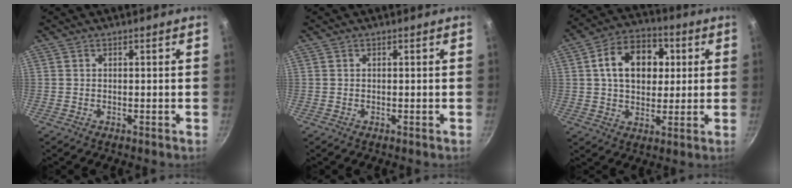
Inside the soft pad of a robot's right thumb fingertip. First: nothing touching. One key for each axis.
{"total": 0.0}
{"total": 14.4, "fx": 3.0, "fy": 10.2, "fz": 9.7, "tx": -0.119, "ty": 0.013, "tz": 0.037}